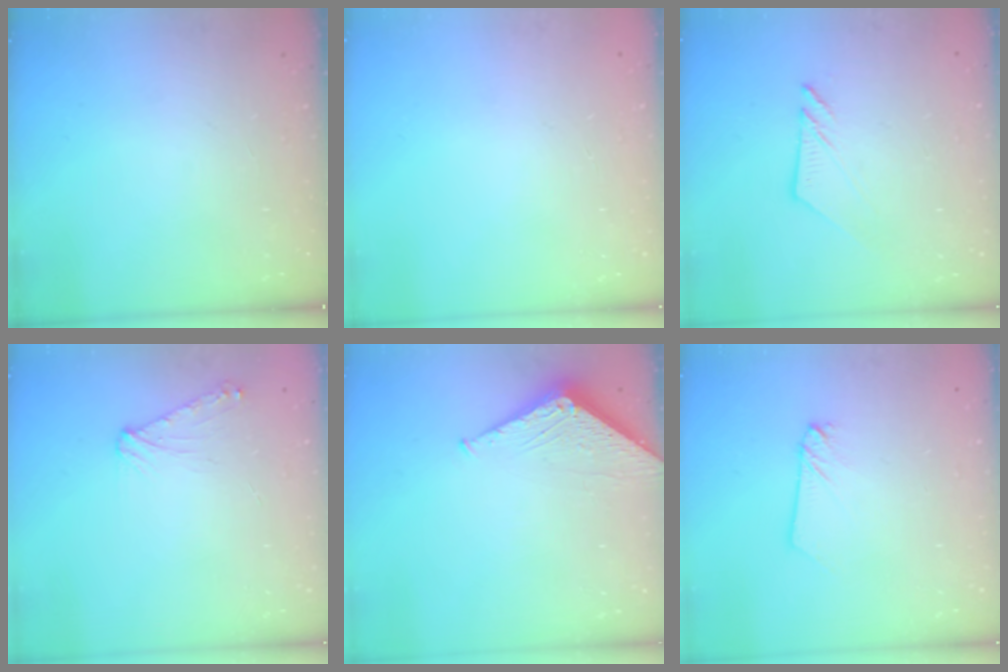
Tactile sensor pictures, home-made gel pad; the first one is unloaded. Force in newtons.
{"total": 0.0}
{"total": 6.7, "press": 6.7, "slide": 0.1}
{"total": 6.7, "press": 6.6, "slide": 1.1}
{"total": 3.8, "press": 3.8, "slide": 0.5}
{"total": 2.2, "press": 2.2, "slide": 0.1}